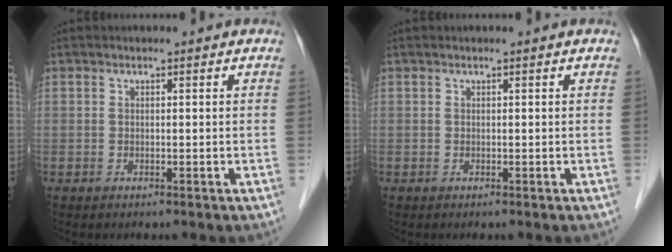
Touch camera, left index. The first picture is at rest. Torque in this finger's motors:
{"motor_torque": [0.08, 0.17, -0.06, -0.01]}